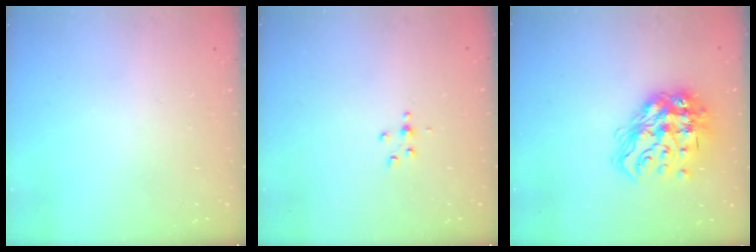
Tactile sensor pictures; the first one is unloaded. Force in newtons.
{"total": 3.0, "press": 3.0, "slide": 0.4}
{"total": 18.0, "press": 18.0, "slide": 1.8}